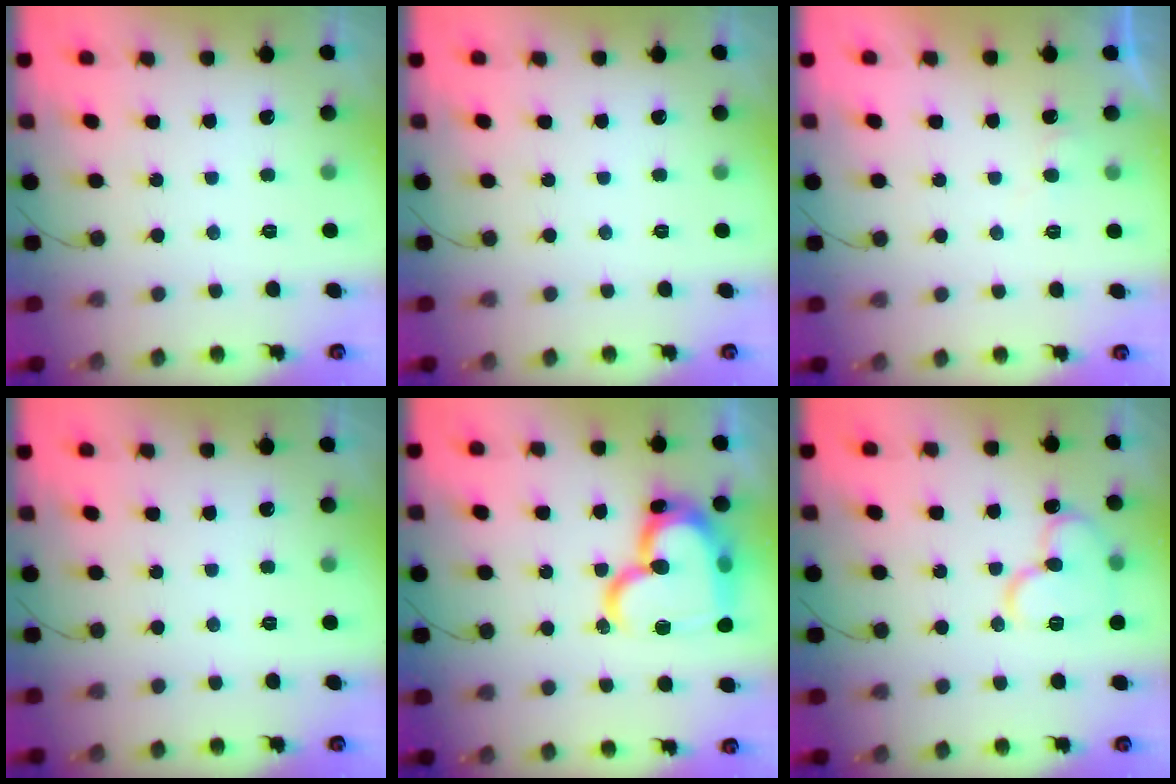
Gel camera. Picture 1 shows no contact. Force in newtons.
{"total": 0.0}
{"total": 4.6, "press": 4.6, "slide": 0.5}
{"total": 0.0}
{"total": 24.7, "press": 24.7, "slide": 2.1}
{"total": 12.2, "press": 12.1, "slide": 1.7}